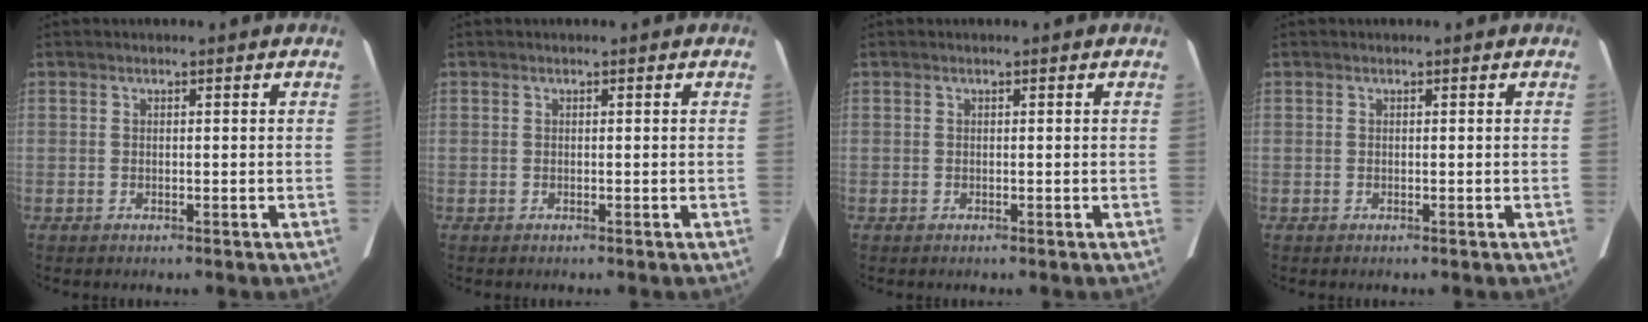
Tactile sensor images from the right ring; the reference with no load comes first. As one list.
[{"total": 0.0}, {"total": 0.0}, {"total": 0.0}]